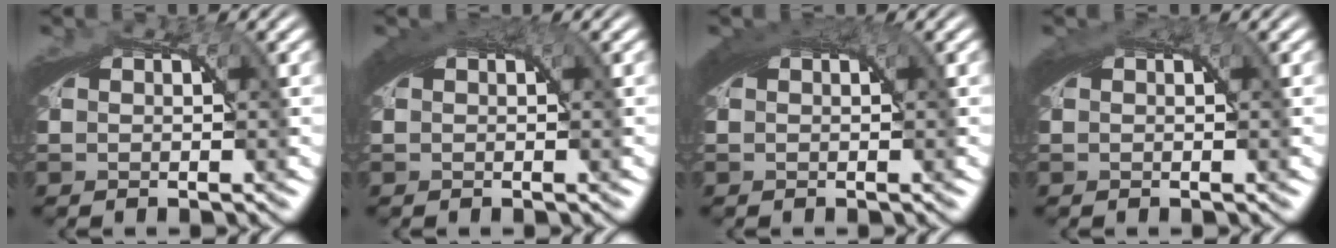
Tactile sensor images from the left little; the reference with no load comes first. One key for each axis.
{"total": 2.2, "fx": 1.1, "fy": 0.5, "fz": 1.8, "tx": -0.020, "ty": 0.010, "tz": 0.014}
{"total": 2.5, "fx": 1.3, "fy": 0.6, "fz": 2.0, "tx": -0.024, "ty": 0.012, "tz": 0.015}
{"total": 1.5, "fx": 0.7, "fy": 0.6, "fz": 1.1, "tx": -0.015, "ty": 0.004, "tz": 0.009}